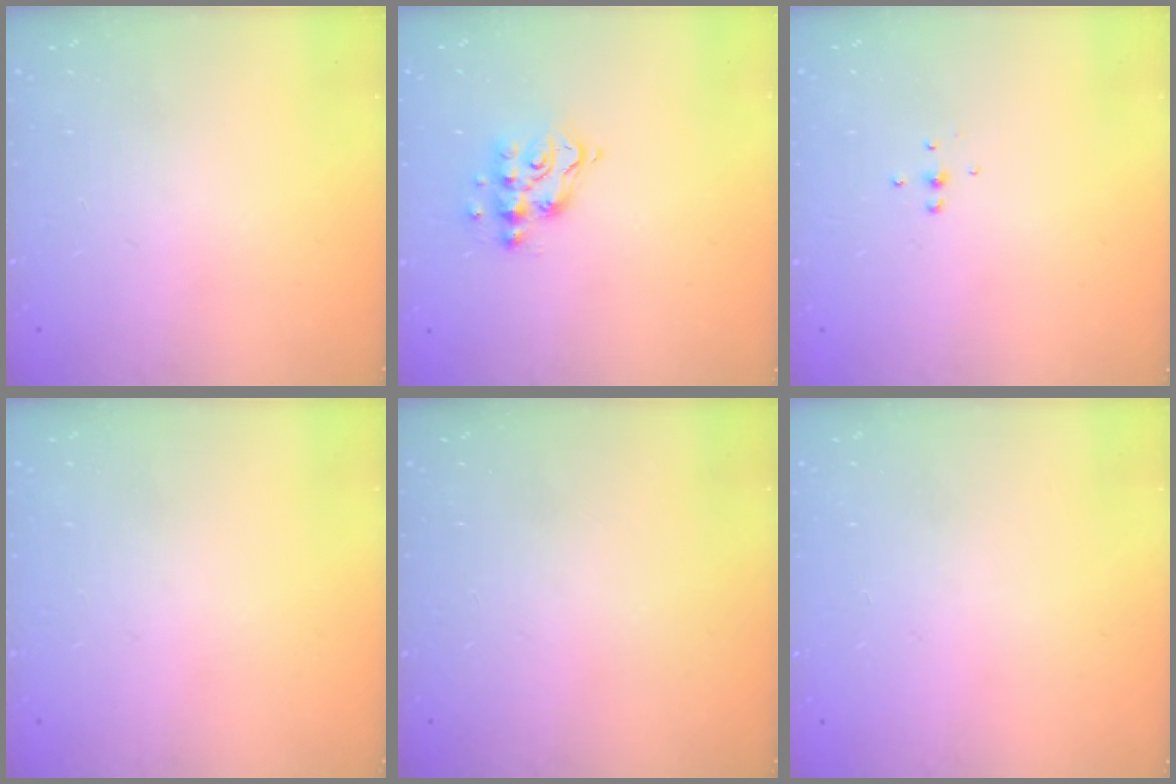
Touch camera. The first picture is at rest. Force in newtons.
{"total": 9.6, "press": 9.6, "slide": 0.7}
{"total": 3.9, "press": 3.9, "slide": 0.3}
{"total": 0.0}
{"total": 0.0}
{"total": 0.6, "press": 0.5, "slide": 0.2}